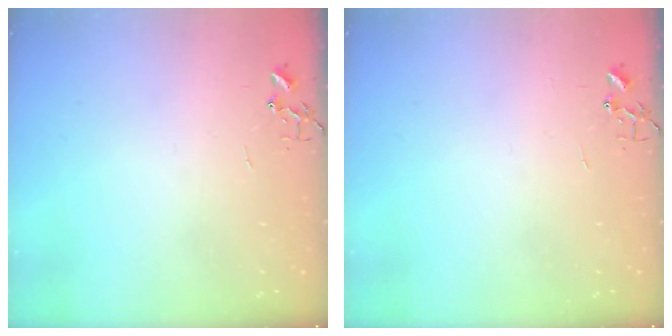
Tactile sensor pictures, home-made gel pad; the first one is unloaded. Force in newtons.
{"total": 0.0}